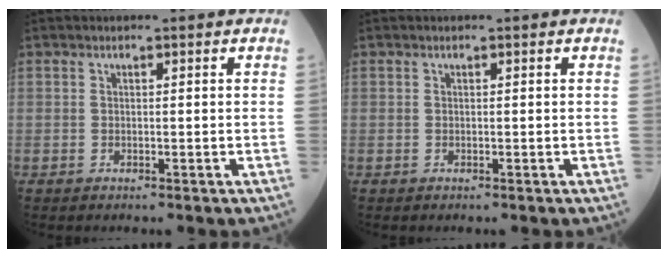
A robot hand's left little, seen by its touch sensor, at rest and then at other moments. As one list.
[{"total": 0.0}]